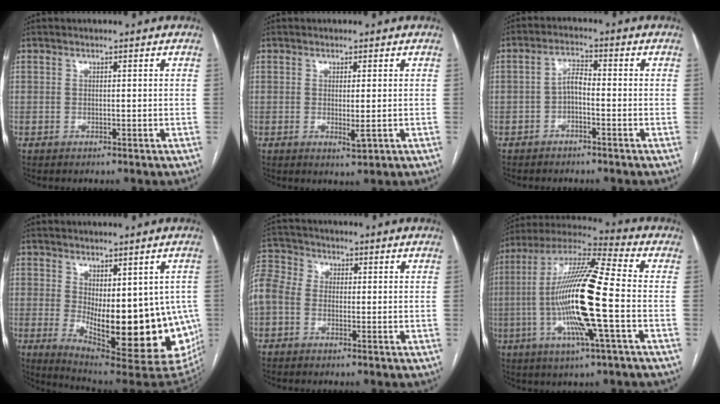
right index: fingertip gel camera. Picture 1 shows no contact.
{"total": 2.4, "force": [-0.4, 0.3, 2.4], "torque": [-0.040, -0.009, -0.003]}
{"total": 3.2, "force": [-1.1, 1.1, 2.8], "torque": [-0.052, 0.012, -0.022]}
{"total": 19.0, "force": [-3.3, 6.7, 17.5], "torque": [-0.173, -0.017, -0.022]}
{"total": 15.4, "force": [-0.7, 13.3, 7.7], "torque": [-0.251, 0.053, -0.018]}
{"total": 18.8, "force": [-3.0, 0.7, 18.5], "torque": [-0.365, -0.005, -0.064]}